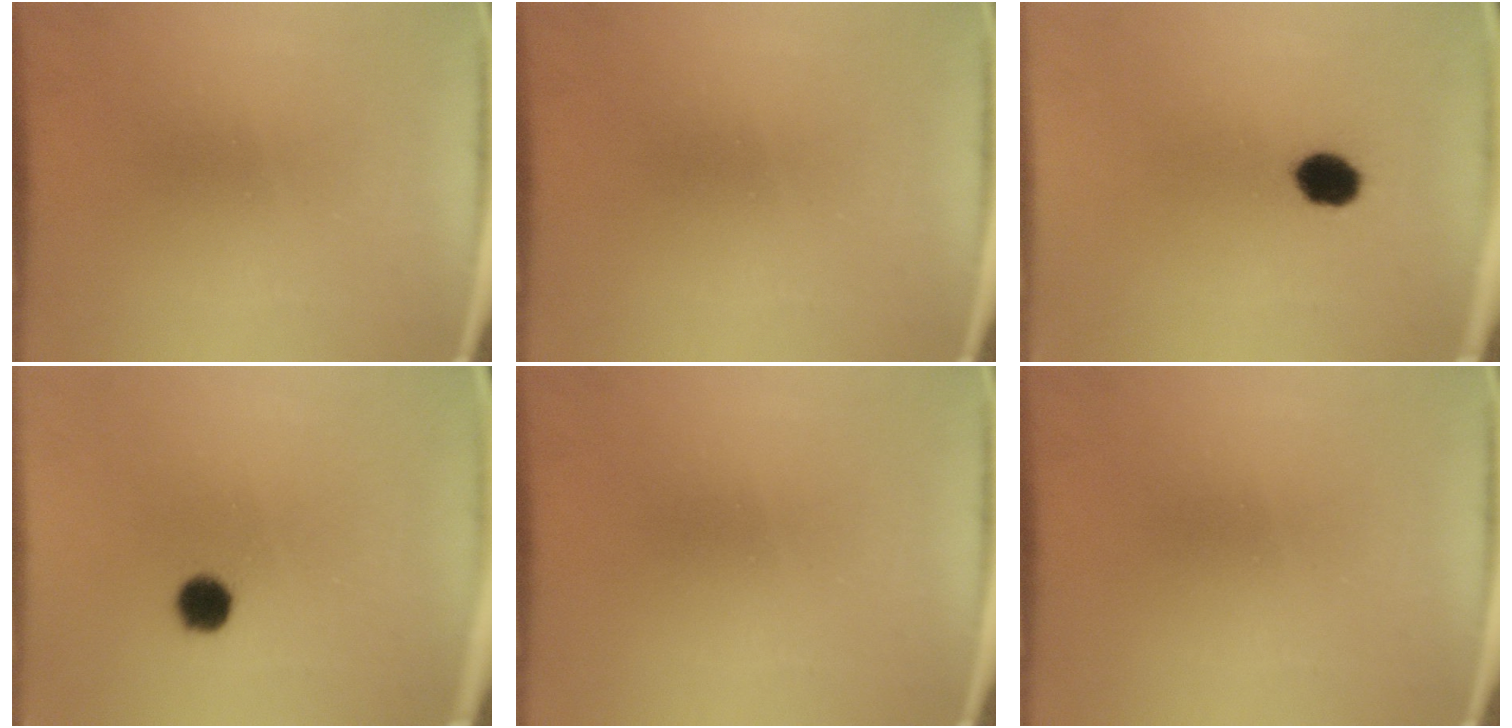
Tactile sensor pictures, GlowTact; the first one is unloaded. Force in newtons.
{"total": 0.0}
{"total": 5.4}
{"total": 4.3}
{"total": 0.0}
{"total": 0.0}